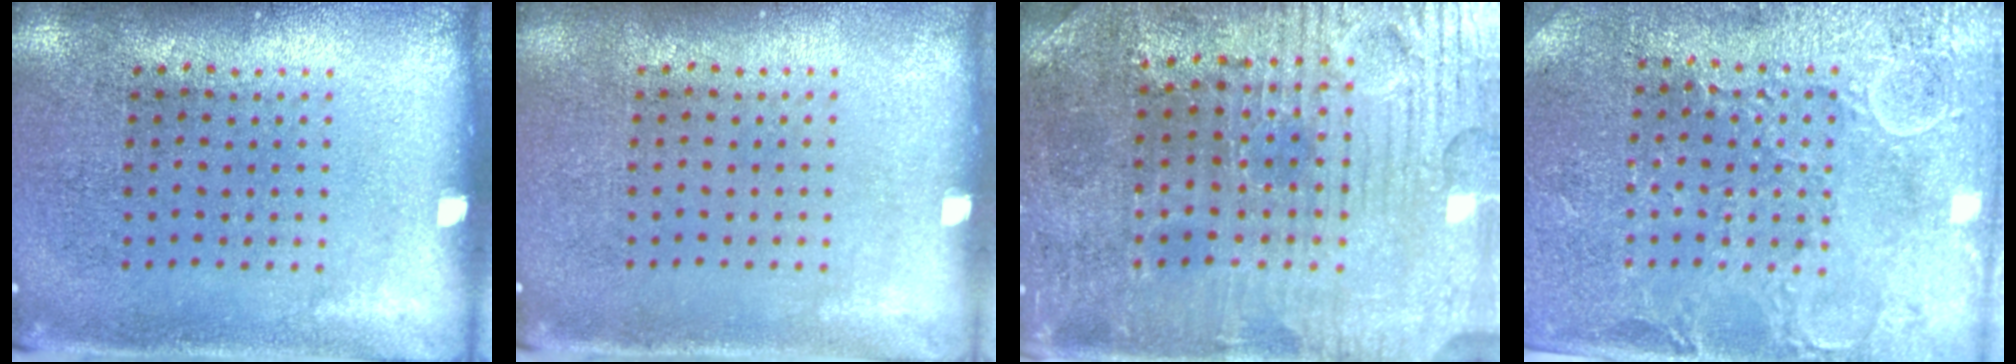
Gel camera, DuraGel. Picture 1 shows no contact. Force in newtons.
{"total": 0.0}
{"total": 3.6, "press": 3.6, "slide": 0.4}
{"total": 2.9, "press": 2.8, "slide": 0.4}